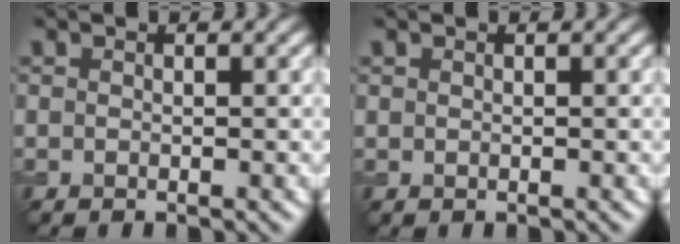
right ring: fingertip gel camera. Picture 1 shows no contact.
{"total": 0.0}